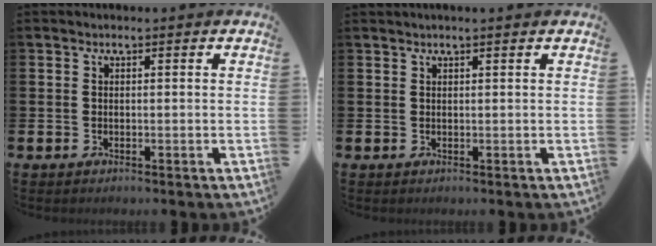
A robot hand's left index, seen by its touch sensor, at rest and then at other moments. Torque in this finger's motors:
{"motor_torque": [0.82, -1.32, 0.08, 0.14]}